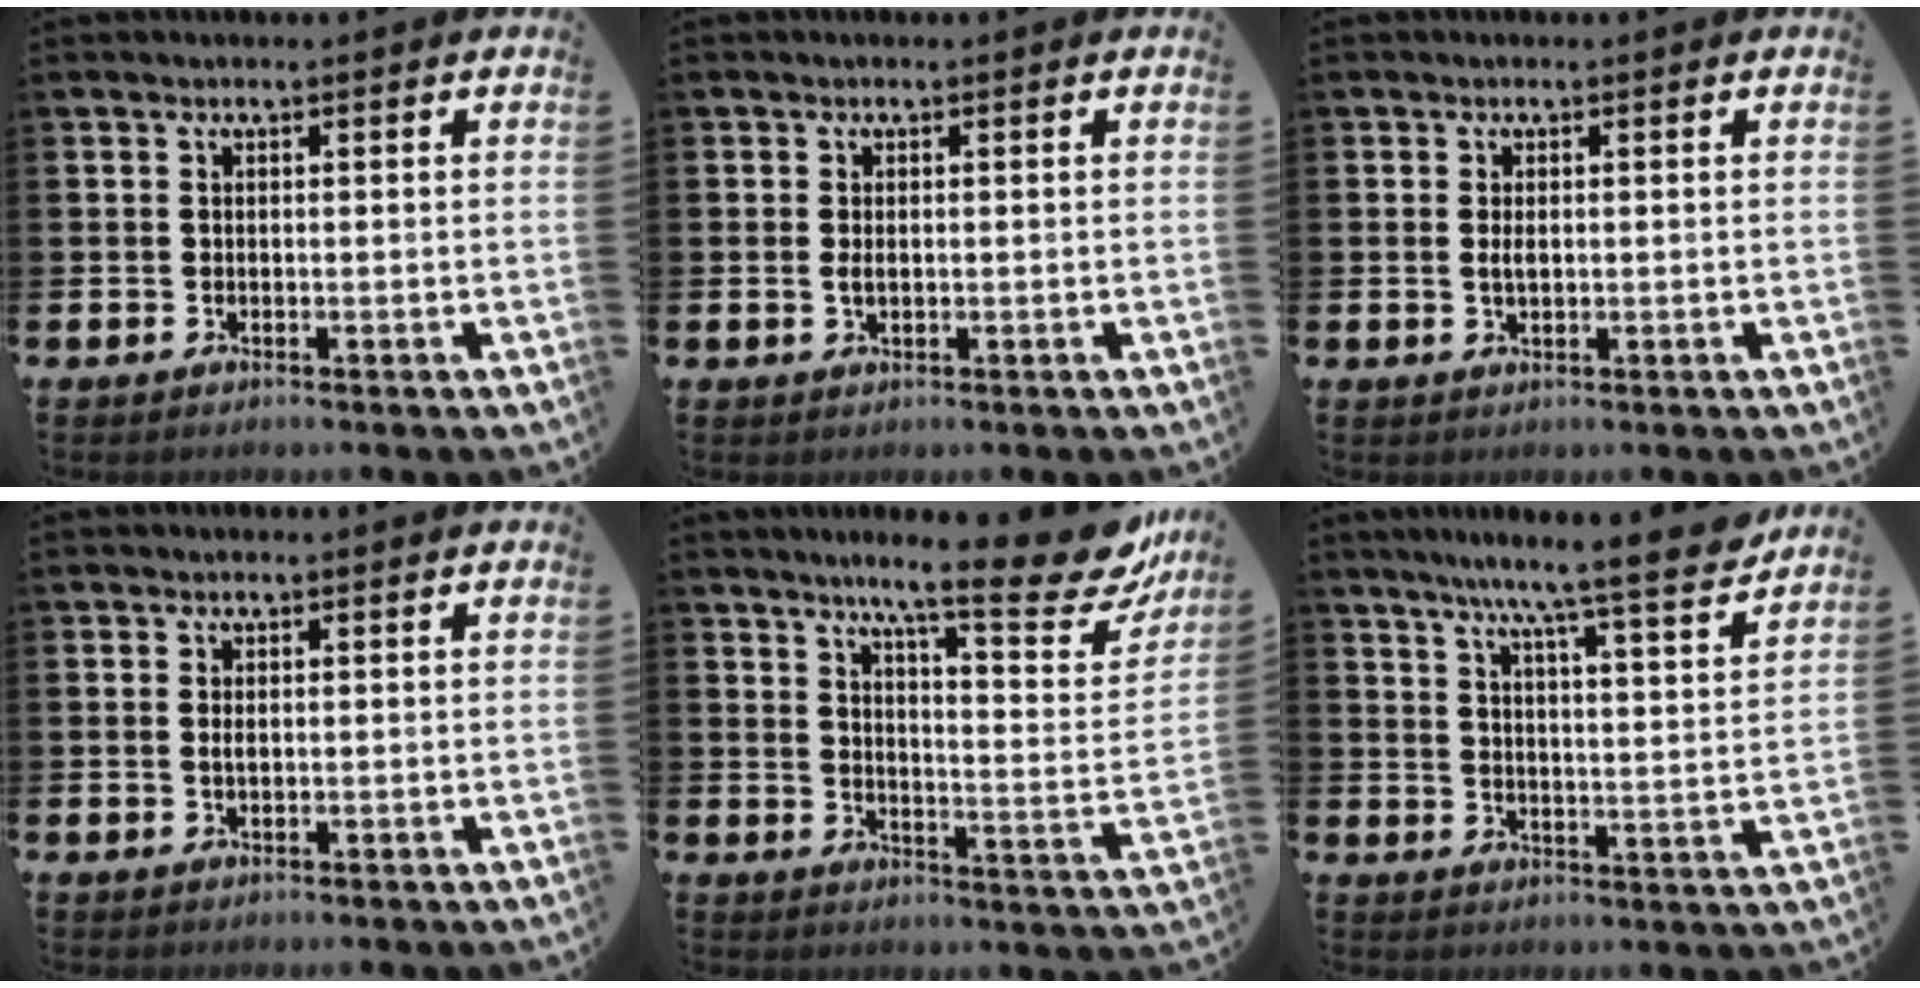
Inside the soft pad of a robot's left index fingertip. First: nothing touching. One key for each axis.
{"total": 1.1, "fx": 0.1, "fy": 0.6, "fz": 1.0, "tx": -0.018, "ty": 0.004, "tz": -0.001}
{"total": 1.4, "fx": 0.2, "fy": 0.7, "fz": 1.2, "tx": -0.025, "ty": 0.004, "tz": 0.002}
{"total": 0.8, "fx": 0.2, "fy": 0.3, "fz": 0.7, "tx": -0.012, "ty": 0.003, "tz": 0.001}
{"total": 12.8, "fx": 9.7, "fy": 2.3, "fz": 8.0, "tx": -0.127, "ty": -0.064, "tz": 0.152}
{"total": 9.0, "fx": 8.0, "fy": -0.2, "fz": 4.1, "tx": -0.095, "ty": -0.050, "tz": 0.136}